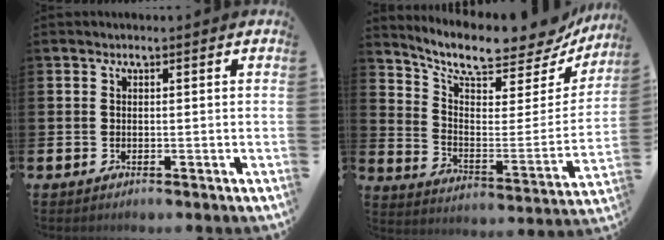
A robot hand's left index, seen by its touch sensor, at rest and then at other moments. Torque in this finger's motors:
{"motor_torque": [0.38, -0.58, 0.88, 0.21]}